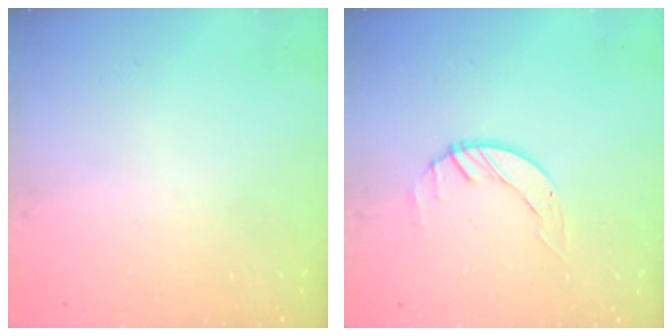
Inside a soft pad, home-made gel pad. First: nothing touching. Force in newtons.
{"total": 2.6, "press": 2.6, "slide": 0.3}